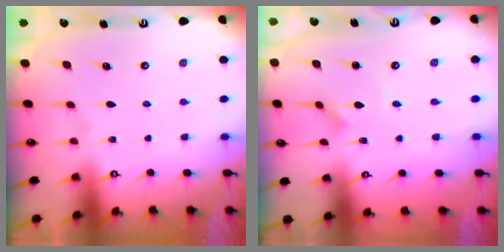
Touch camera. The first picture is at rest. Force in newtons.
{"total": 0.9, "press": 0.9, "slide": 0.0}